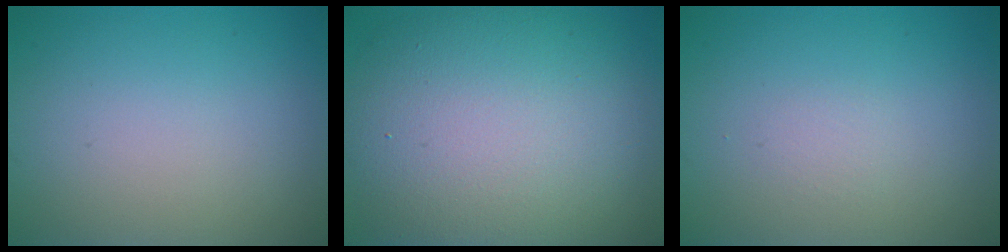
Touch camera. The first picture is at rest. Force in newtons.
{"total": 13.6, "press": 13.6, "slide": 0.9}
{"total": 0.0}